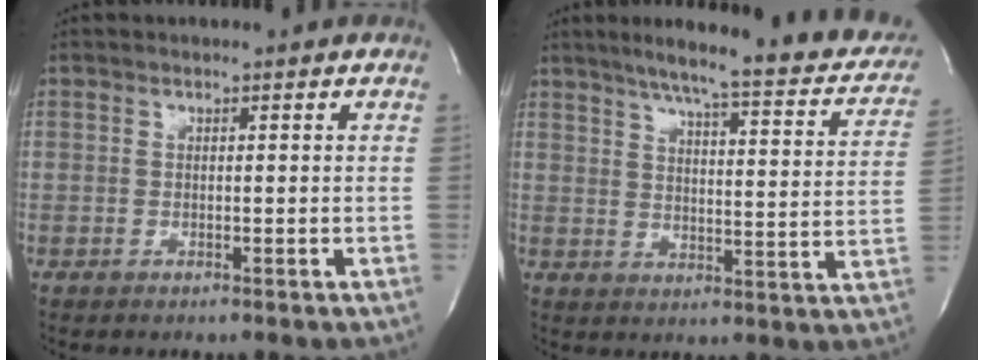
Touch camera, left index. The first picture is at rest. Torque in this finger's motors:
{"motor_torque": [-0.46, -0.45, 0.08, 0.05]}